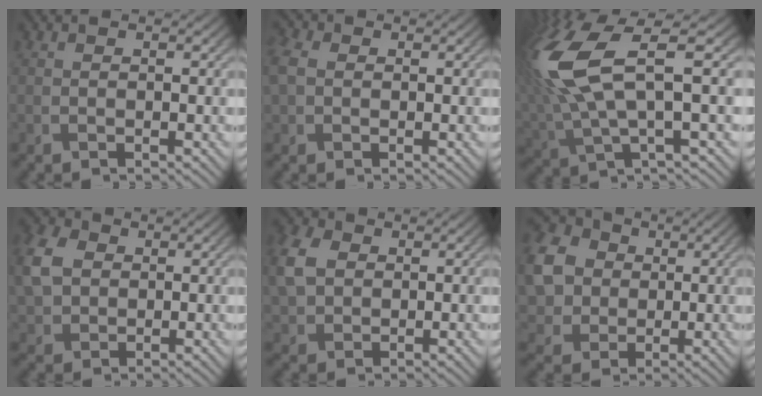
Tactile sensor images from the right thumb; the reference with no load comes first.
{"total": 4.8, "force": [0.4, 3.7, 2.9], "torque": [-0.103, 0.008, 0.005]}
{"total": 12.9, "force": [3.0, 4.2, 11.8], "torque": [-0.284, 0.011, 0.062]}
{"total": 7.1, "force": [1.2, 5.6, 4.1], "torque": [-0.127, 0.010, 0.019]}
{"total": 6.5, "force": [1.3, 5.0, 3.8], "torque": [-0.120, 0.010, 0.022]}
{"total": 10.3, "force": [1.3, 8.9, 5.1], "torque": [-0.163, -0.006, 0.023]}